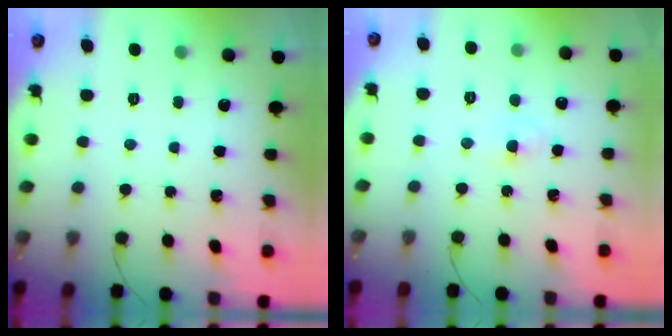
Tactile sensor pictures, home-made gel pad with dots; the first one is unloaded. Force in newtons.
{"total": 2.3, "press": 2.1, "slide": 1.0}